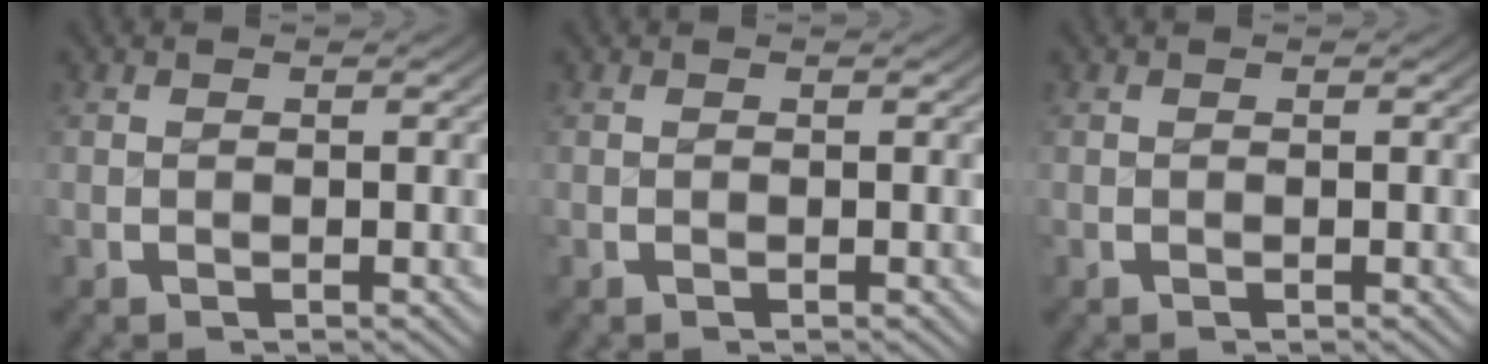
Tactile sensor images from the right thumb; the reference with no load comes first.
{"total": 0.0}
{"total": 0.0}